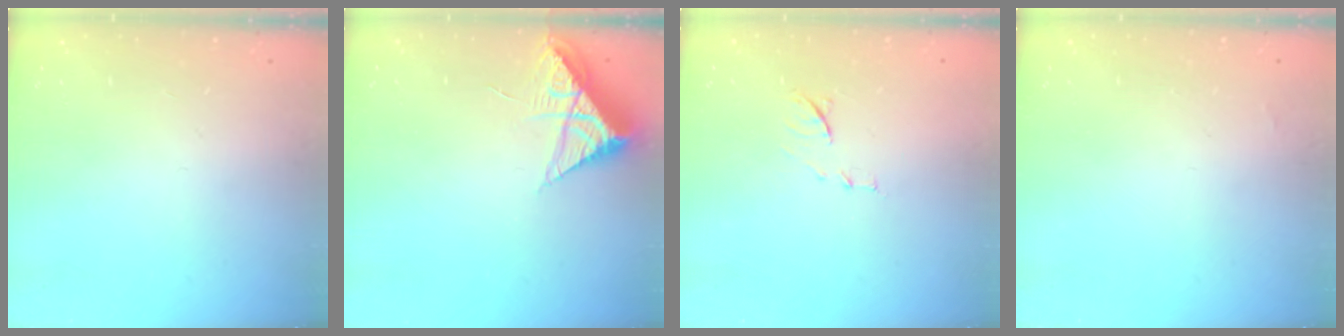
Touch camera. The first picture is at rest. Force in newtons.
{"total": 8.5, "press": 8.5, "slide": 0.5}
{"total": 7.9, "press": 7.9, "slide": 0.7}
{"total": 1.3, "press": 1.3, "slide": 0.2}